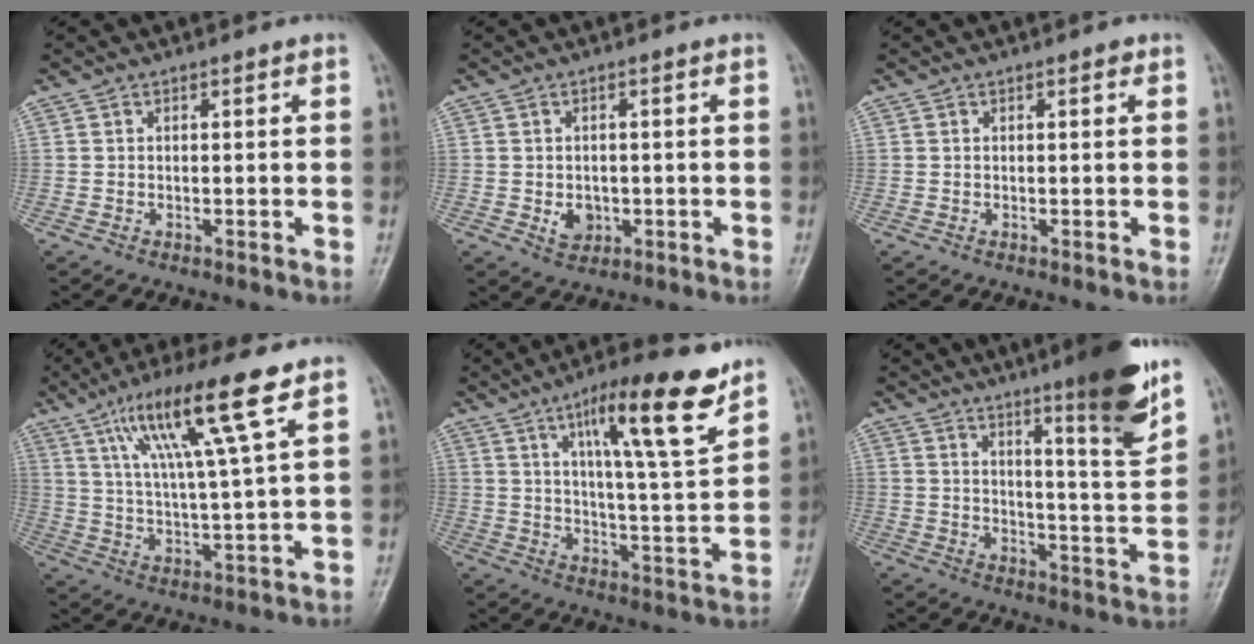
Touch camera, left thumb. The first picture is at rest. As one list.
[{"total": 3.3, "force": [-0.6, 2.6, 1.9], "torque": [-0.018, 0.000, -0.001]}, {"total": 0.7, "force": [0.4, 0.3, 0.5], "torque": [-0.006, 0.000, 0.002]}, {"total": 14.7, "force": [7.5, 0.9, 12.6], "torque": [-0.233, -0.017, 0.136]}, {"total": 16.1, "force": [9.6, 2.7, 12.7], "torque": [-0.185, -0.048, 0.155]}, {"total": 10.0, "force": [6.4, 0.9, 7.7], "torque": [-0.095, -0.043, 0.090]}]